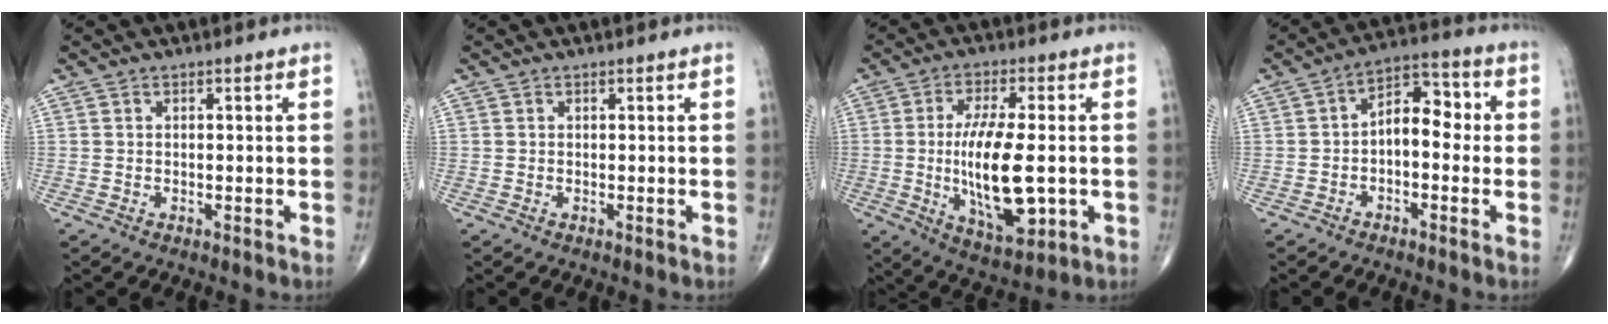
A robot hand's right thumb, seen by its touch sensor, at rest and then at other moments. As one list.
[{"total": 0.0}, {"total": 15.3, "force": [-1.4, 5.6, 14.1], "torque": [-0.249, -0.010, -0.016]}, {"total": 8.1, "force": [-0.6, 4.8, 6.5], "torque": [-0.070, 0.037, -0.023]}]